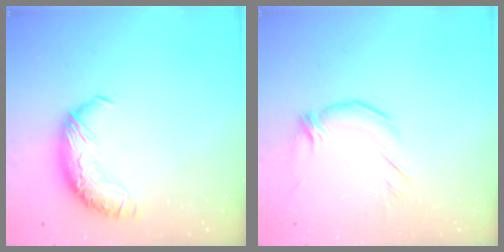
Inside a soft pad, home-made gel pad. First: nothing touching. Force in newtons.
{"total": 2.2, "press": 1.1, "slide": 1.9}